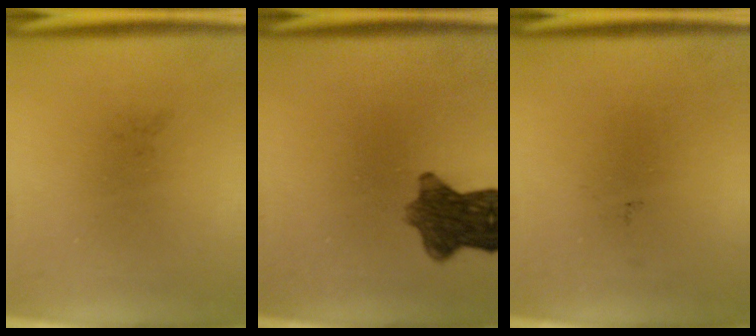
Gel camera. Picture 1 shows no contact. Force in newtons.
{"total": 8.4}
{"total": 0.0}